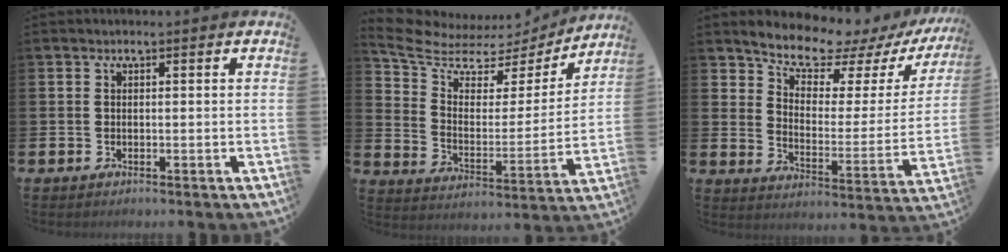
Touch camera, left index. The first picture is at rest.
{"total": 7.4, "force": [6.2, 3.5, 1.8], "torque": [-0.076, -0.046, 0.105]}
{"total": 8.1, "force": [7.4, 2.1, 2.3], "torque": [-0.068, -0.063, 0.124]}